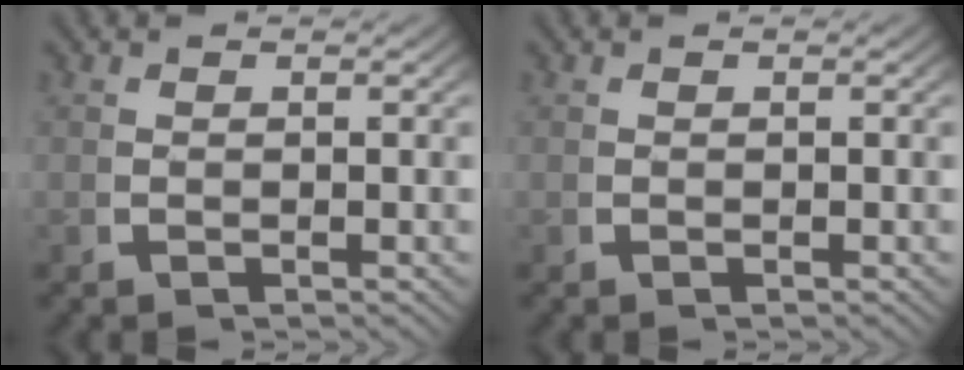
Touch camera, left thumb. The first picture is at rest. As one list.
[{"total": 0.0}]